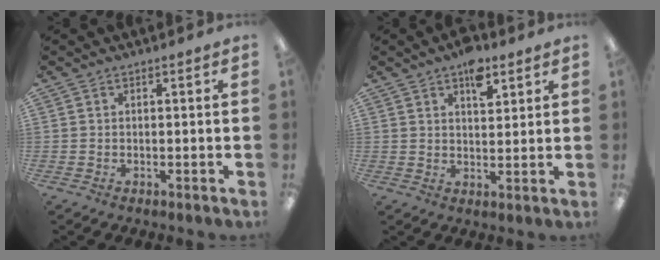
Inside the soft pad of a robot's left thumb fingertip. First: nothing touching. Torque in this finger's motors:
{"motor_torque": [1.12, 0.68, 0.65, -0.50, 0.03]}